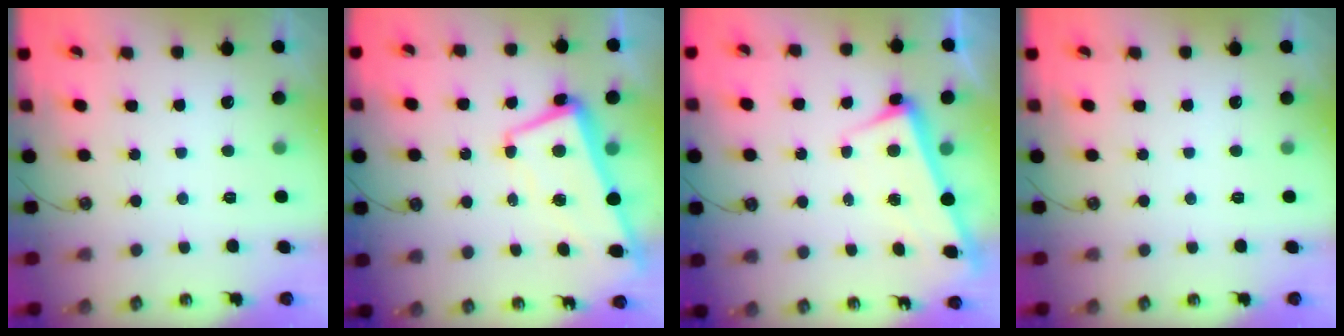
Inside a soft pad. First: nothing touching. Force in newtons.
{"total": 4.7, "press": 4.4, "slide": 1.7}
{"total": 2.5, "press": 2.4, "slide": 0.6}
{"total": 0.0}